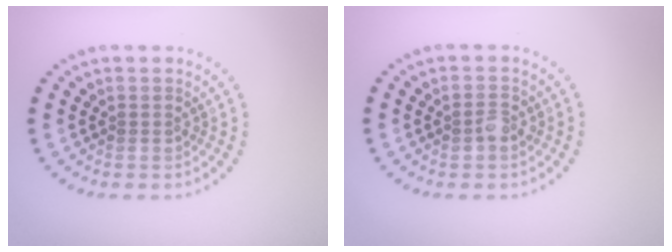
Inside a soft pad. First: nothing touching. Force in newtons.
{"total": 1.3, "press": 1.3, "slide": 0.0}